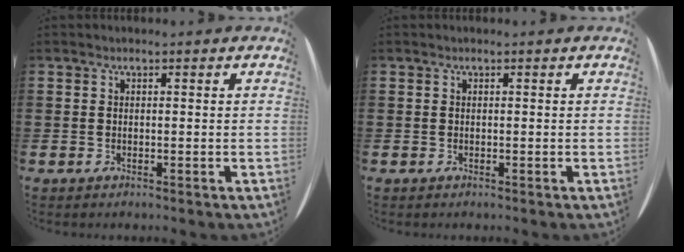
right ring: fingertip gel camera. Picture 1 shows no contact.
{"total": 0.0}